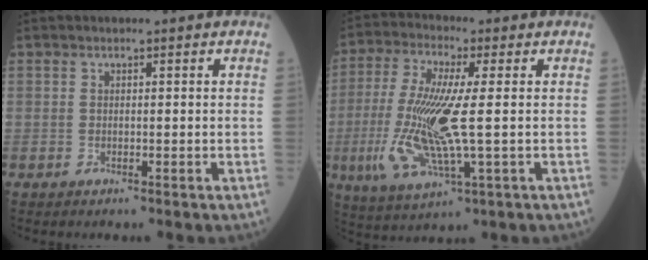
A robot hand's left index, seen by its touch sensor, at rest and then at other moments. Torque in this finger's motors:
{"motor_torque": [1.98, 0.16, 0.62, 0.21]}